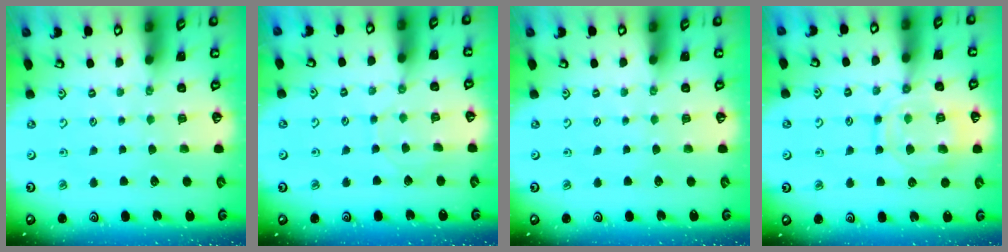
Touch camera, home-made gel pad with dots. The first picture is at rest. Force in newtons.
{"total": 2.9, "press": 2.9, "slide": 0.3}
{"total": 0.0}
{"total": 14.5, "press": 14.5, "slide": 1.3}